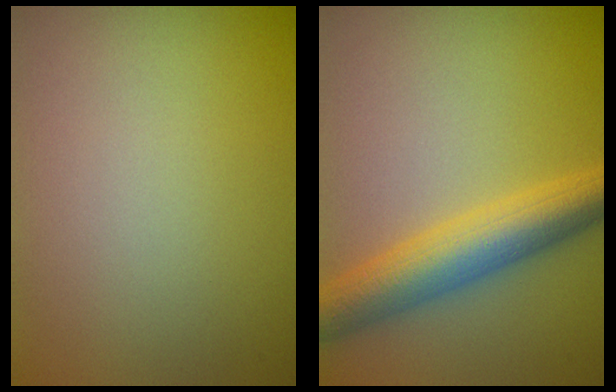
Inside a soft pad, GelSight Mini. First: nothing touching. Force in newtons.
{"total": 6.3, "press": 6.3, "slide": 0.1}